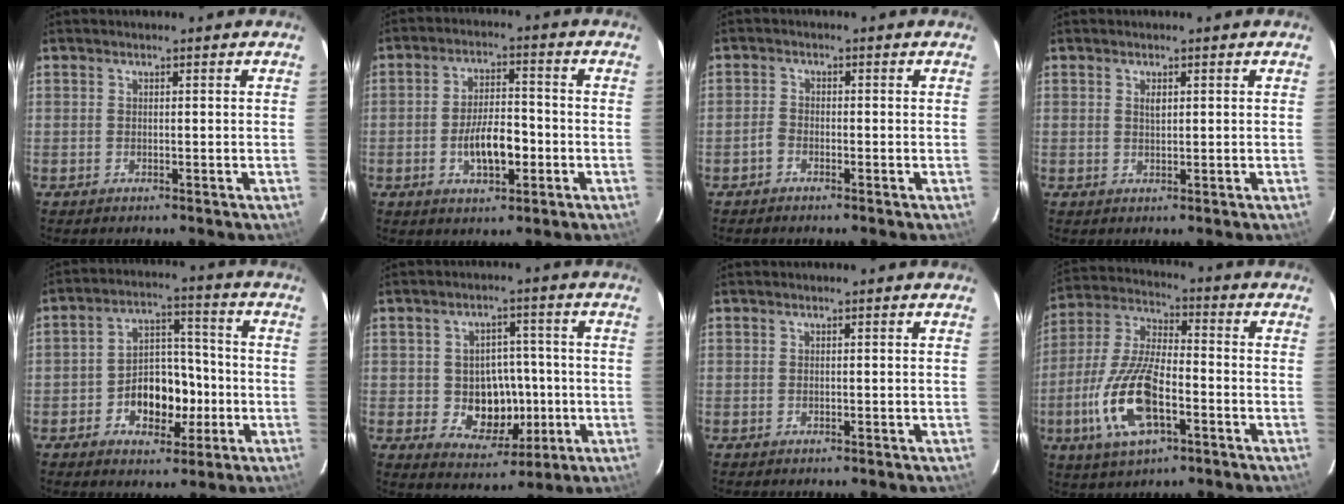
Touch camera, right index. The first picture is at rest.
{"total": 8.3, "force": [-2.5, 3.5, 7.1], "torque": [-0.134, 0.006, -0.037]}
{"total": 1.7, "force": [-1.4, 0.8, 0.5], "torque": [-0.017, 0.003, -0.029]}
{"total": 1.2, "force": [0.5, 0.5, 1.0], "torque": [-0.017, 0.002, 0.008]}
{"total": 10.3, "force": [-3.4, 7.2, 6.4], "torque": [-0.127, 0.024, -0.047]}
{"total": 9.4, "force": [-1.6, 7.8, 5.0], "torque": [-0.098, 0.008, -0.007]}
{"total": 0.0}
{"total": 16.7, "force": [-5.9, 6.2, 14.4], "torque": [-0.314, -0.010, -0.113]}